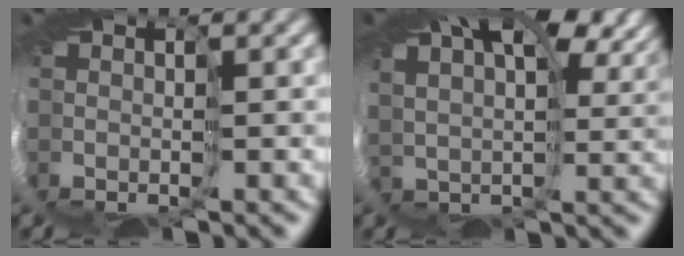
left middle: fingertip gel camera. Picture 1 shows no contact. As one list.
[{"total": 12.1, "force": [7.7, 5.3, 7.6], "torque": [-0.128, 0.042, 0.107]}]